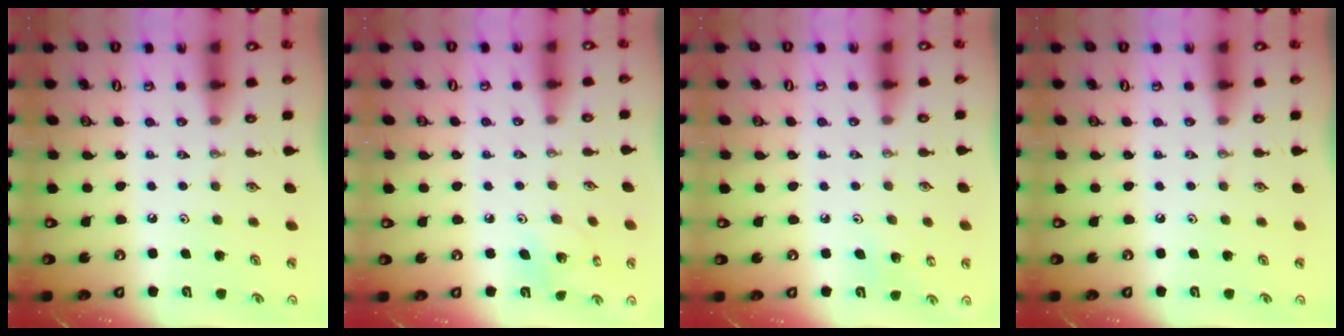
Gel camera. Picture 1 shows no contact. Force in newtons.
{"total": 4.4, "press": 4.4, "slide": 0.2}
{"total": 4.0, "press": 3.9, "slide": 0.9}
{"total": 0.0}